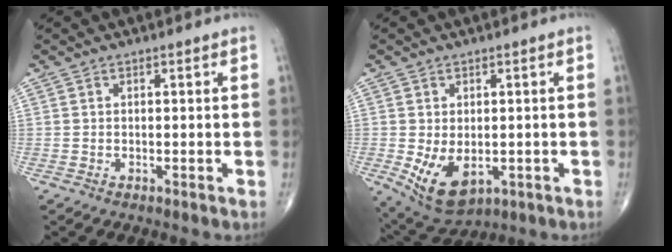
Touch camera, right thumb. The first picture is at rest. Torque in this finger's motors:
{"motor_torque": [-0.12, 0.51, 0.95, -0.19, 0.15]}